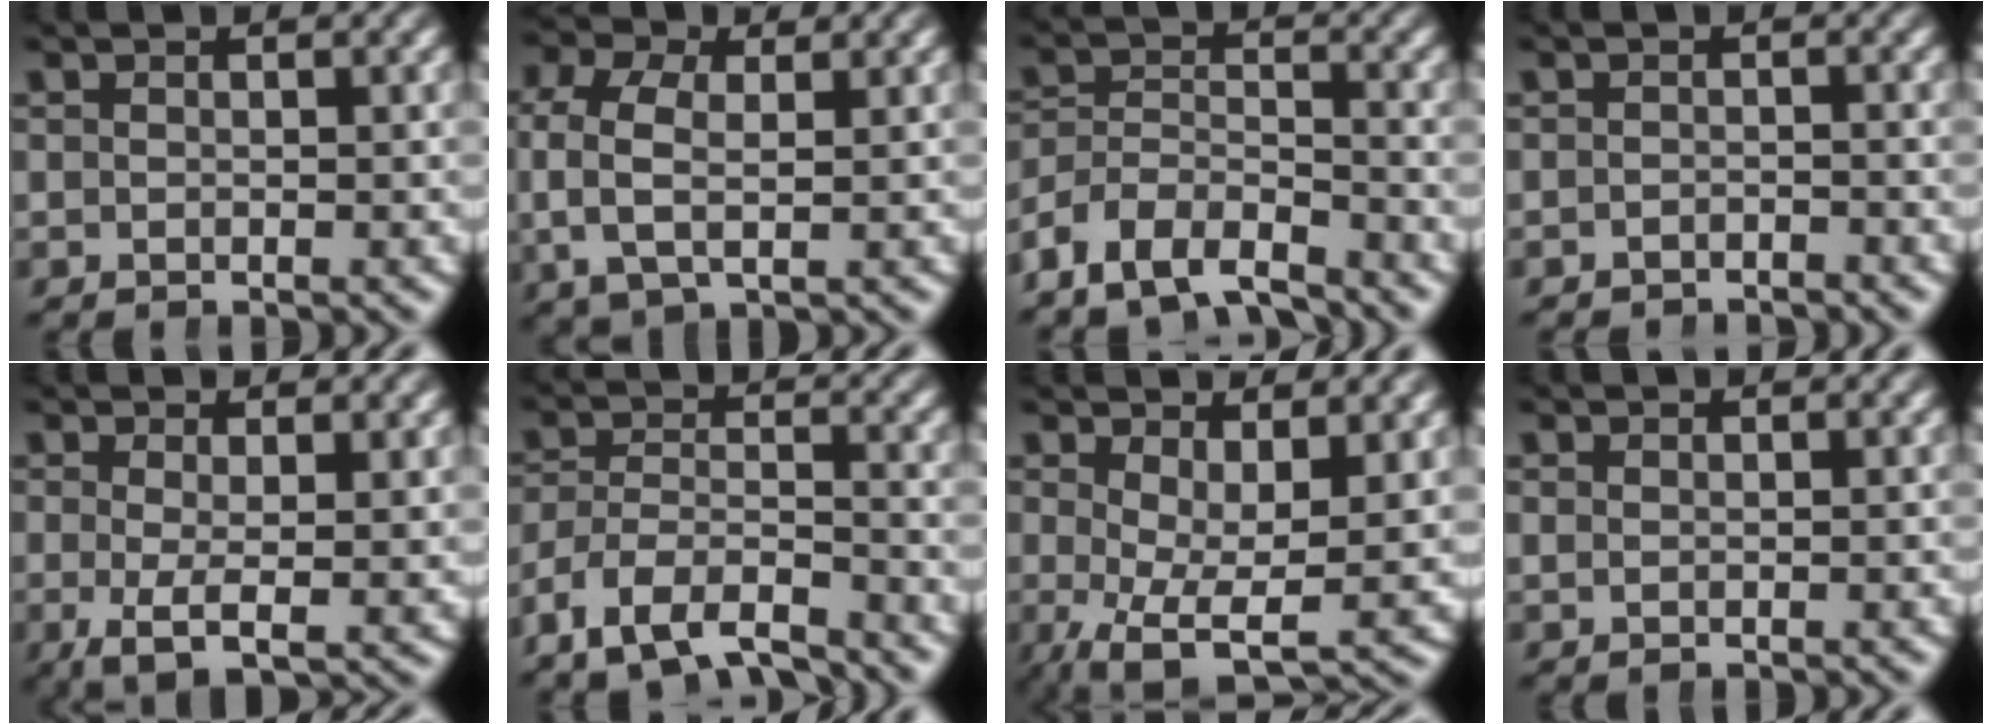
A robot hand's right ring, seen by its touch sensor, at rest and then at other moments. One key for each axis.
{"total": 4.9, "fx": 1.1, "fy": 3.2, "fz": 3.5, "tx": -0.080, "ty": -0.003, "tz": 0.020}
{"total": 9.0, "fx": -5.2, "fy": 6.9, "fz": 2.5, "tx": -0.074, "ty": -0.032, "tz": -0.097}
{"total": 1.6, "fx": -1.6, "fy": -0.2, "fz": -0.3, "tx": 0.014, "ty": -0.006, "tz": -0.025}
{"total": 4.0, "fx": -1.0, "fy": 1.3, "fz": 3.7, "tx": -0.069, "ty": -0.030, "tz": -0.001}
{"total": 7.2, "fx": -4.6, "fy": 4.6, "fz": 3.0, "tx": -0.076, "ty": -0.037, "tz": -0.071}
{"total": 5.8, "fx": -1.5, "fy": 2.7, "fz": 4.9, "tx": -0.091, "ty": -0.043, "tz": -0.004}
{"total": 0.5, "fx": 0.3, "fy": -0.3, "fz": 0.3, "tx": 0.002, "ty": -0.002, "tz": 0.012}